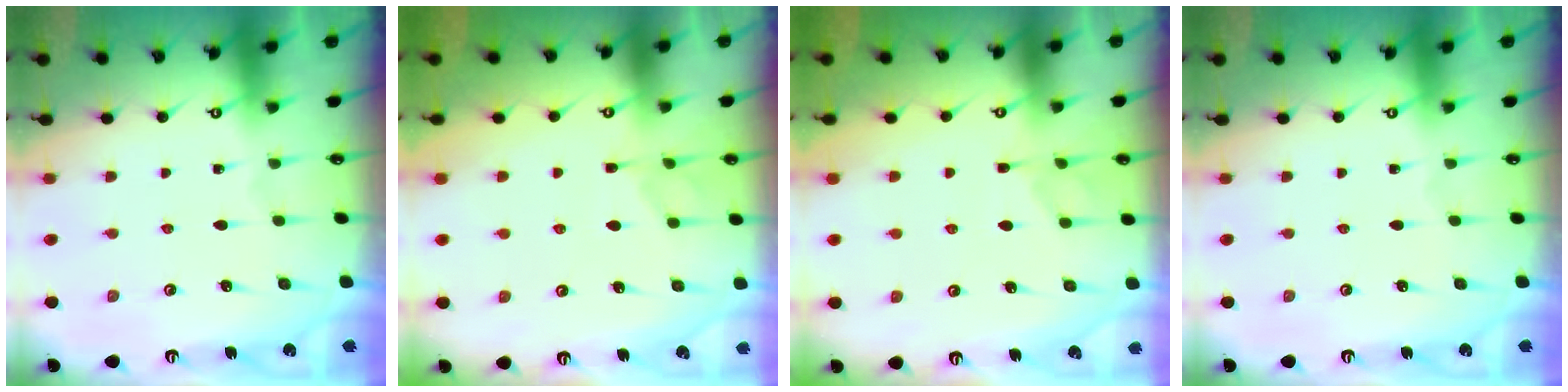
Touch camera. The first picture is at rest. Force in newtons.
{"total": 1.4, "press": 0.0, "slide": 1.4}
{"total": 1.4, "press": 0.0, "slide": 1.4}
{"total": 0.0}